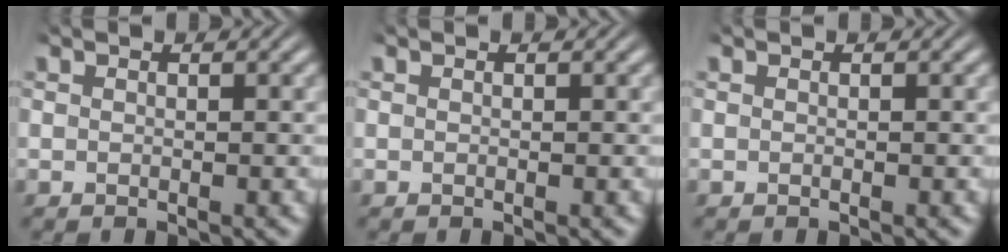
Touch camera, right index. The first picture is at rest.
{"total": 0.0}
{"total": 0.0}